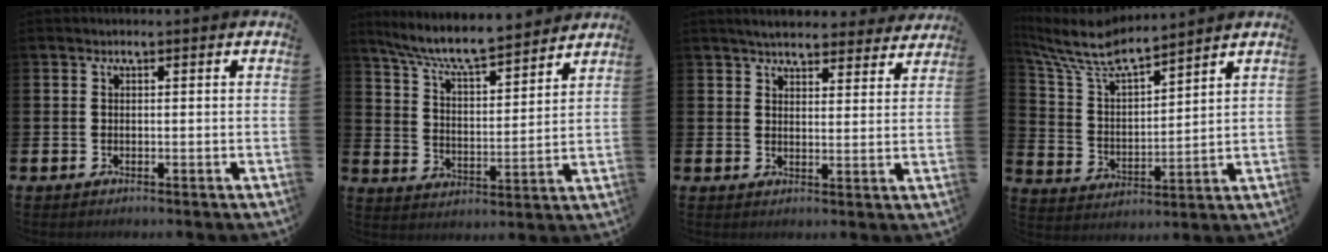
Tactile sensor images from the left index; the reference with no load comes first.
{"total": 8.0, "force": [7.4, 0.6, 2.8], "torque": [-0.087, -0.048, 0.129]}
{"total": 5.0, "force": [4.8, 1.0, 1.0], "torque": [-0.023, -0.025, 0.084]}
{"total": 8.2, "force": [7.6, 1.5, 2.7], "torque": [-0.084, -0.052, 0.131]}